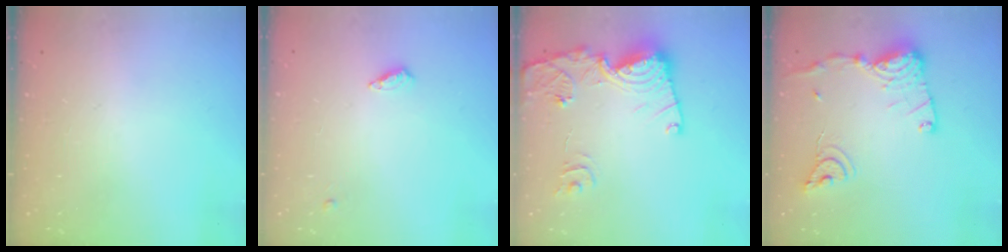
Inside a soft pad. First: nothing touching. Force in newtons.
{"total": 4.2, "press": 4.2, "slide": 0.5}
{"total": 16.2, "press": 16.2, "slide": 1.6}
{"total": 15.3, "press": 15.3, "slide": 1.2}